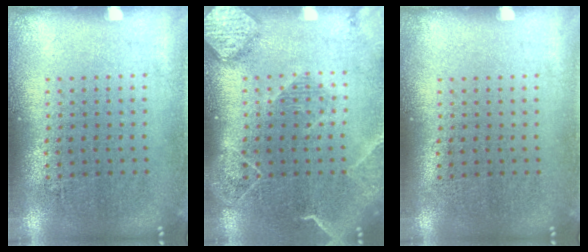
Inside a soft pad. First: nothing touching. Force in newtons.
{"total": 2.2, "press": 2.0, "slide": 1.1}
{"total": 0.0}